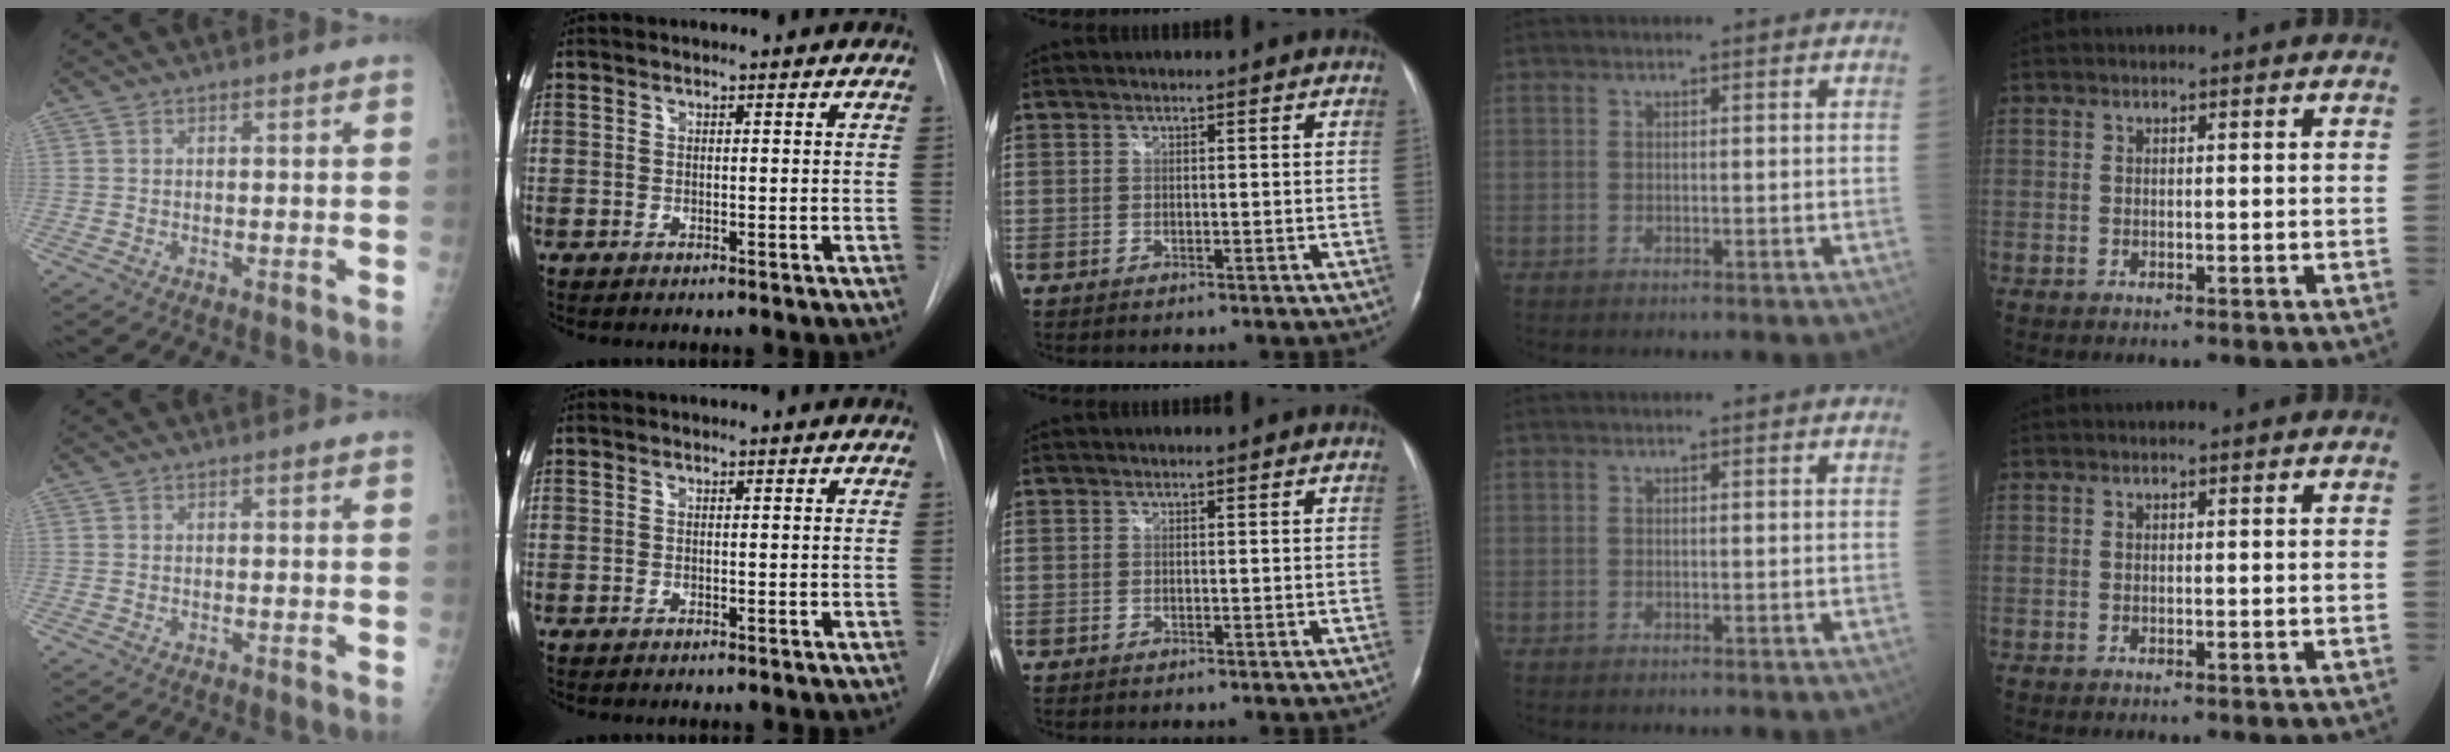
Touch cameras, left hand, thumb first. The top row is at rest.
{}